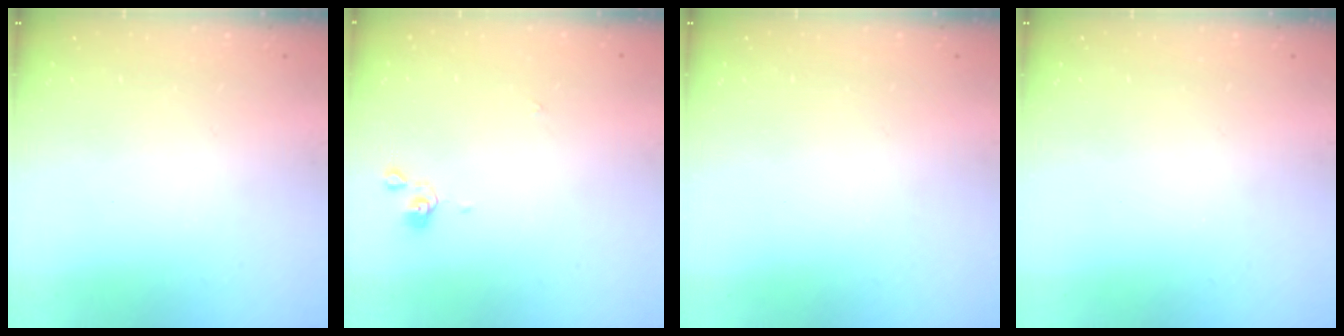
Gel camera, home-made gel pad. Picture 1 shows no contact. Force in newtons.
{"total": 0.0}
{"total": 0.0}
{"total": 0.0}